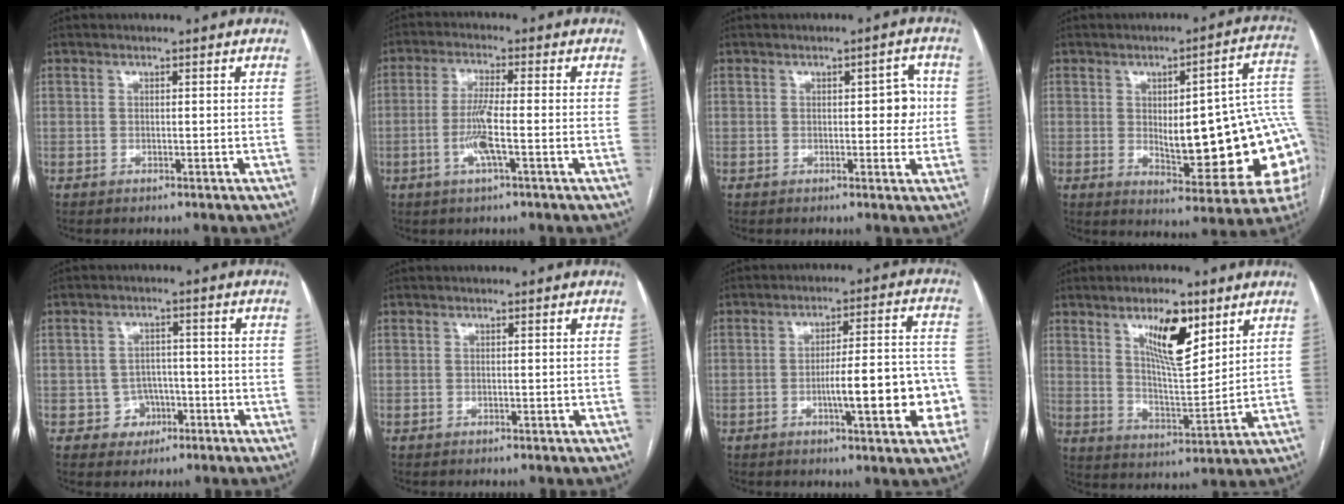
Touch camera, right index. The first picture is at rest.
{"total": 5.9, "force": [-1.7, 0.1, 5.6], "torque": [-0.115, -0.004, -0.034]}
{"total": 4.3, "force": [0.4, 1.9, 3.8], "torque": [-0.039, 0.014, 0.006]}
{"total": 21.2, "force": [-0.5, 5.4, 20.5], "torque": [-0.191, 0.023, 0.011]}
{"total": 4.2, "force": [-1.6, 3.8, 0.4], "torque": [0.009, 0.015, -0.017]}
{"total": 0.0}
{"total": 12.6, "force": [-3.6, 2.3, 11.9], "torque": [-0.156, 0.025, -0.046]}
{"total": 10.6, "force": [5.8, 2.8, 8.5], "torque": [-0.149, -0.004, 0.106]}